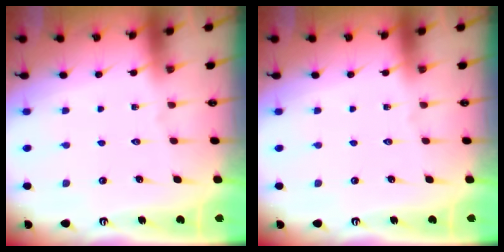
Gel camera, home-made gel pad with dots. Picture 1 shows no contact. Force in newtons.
{"total": 0.0}